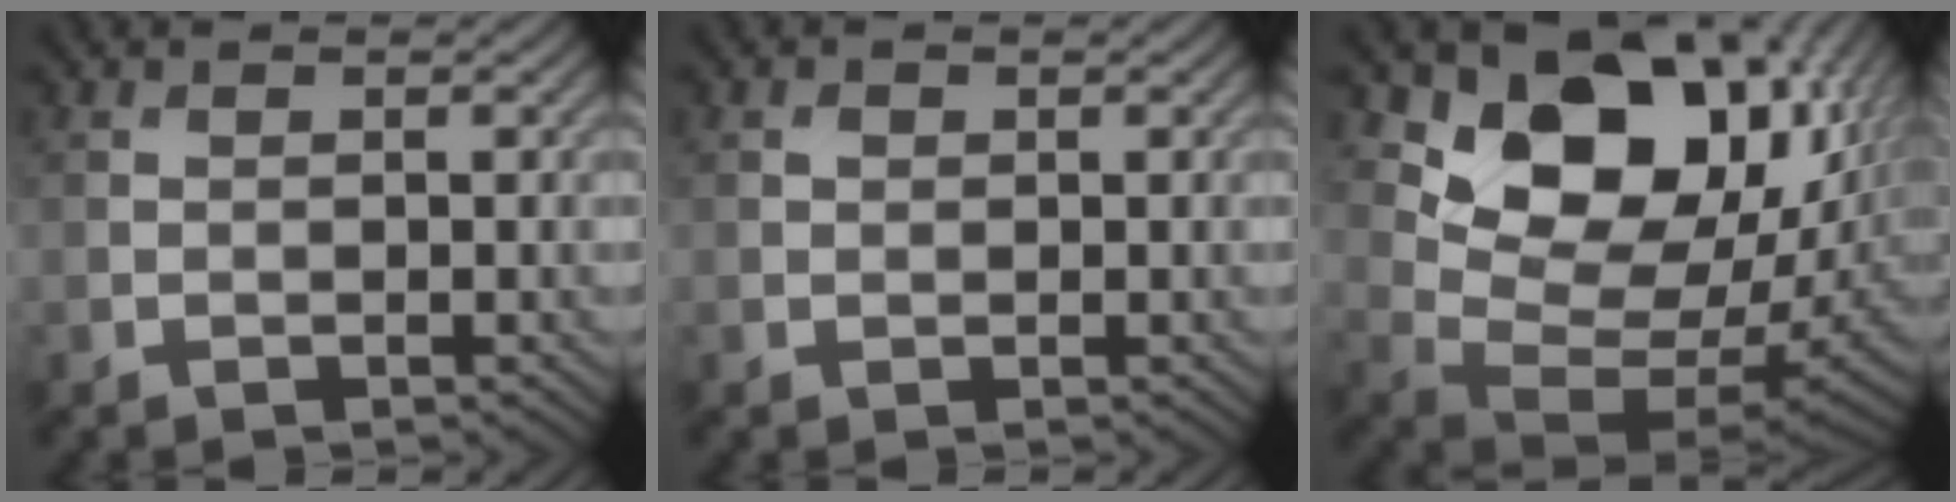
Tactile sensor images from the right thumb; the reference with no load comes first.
{"total": 0.5, "force": [0.2, 0.4, 0.2], "torque": [-0.004, -0.002, 0.003]}
{"total": 14.9, "force": [5.2, 9.9, 9.7], "torque": [-0.150, -0.003, 0.104]}